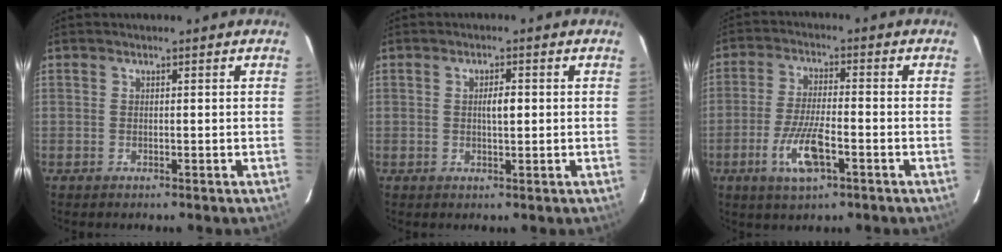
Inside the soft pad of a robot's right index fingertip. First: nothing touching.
{"total": 2.4, "force": [0.2, 0.6, 2.3], "torque": [-0.041, 0.001, 0.004]}
{"total": 8.0, "force": [-3.4, 1.7, 7.0], "torque": [-0.142, -0.009, -0.059]}